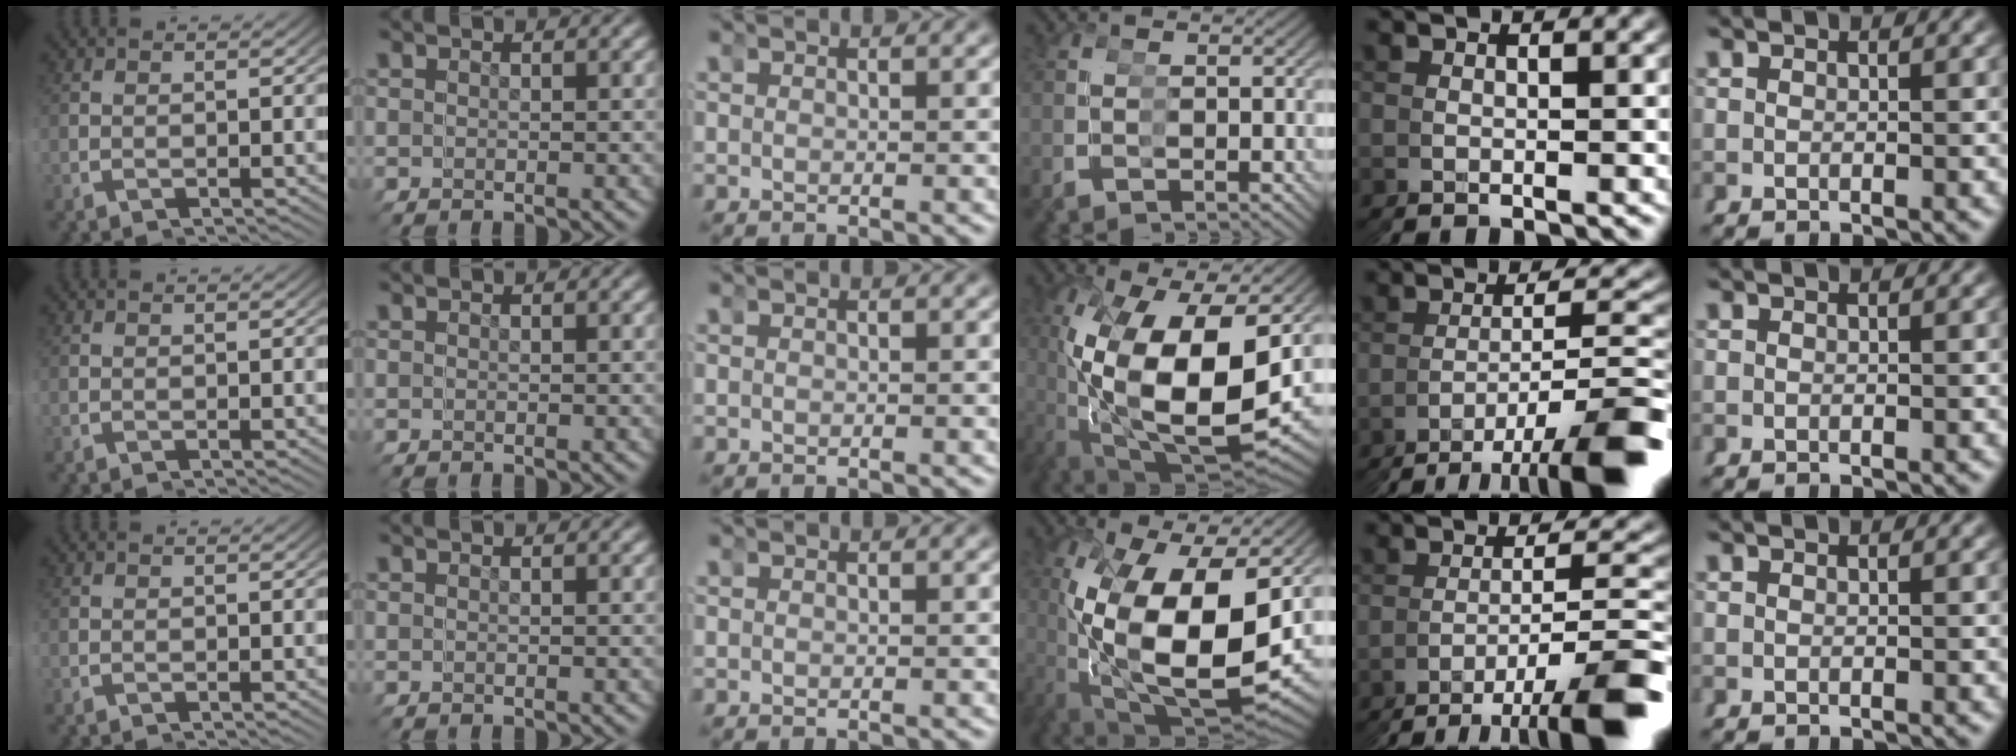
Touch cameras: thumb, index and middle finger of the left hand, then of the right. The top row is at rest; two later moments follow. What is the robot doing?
{"motion": "grasp_and_lifting", "object": "toy banana"}